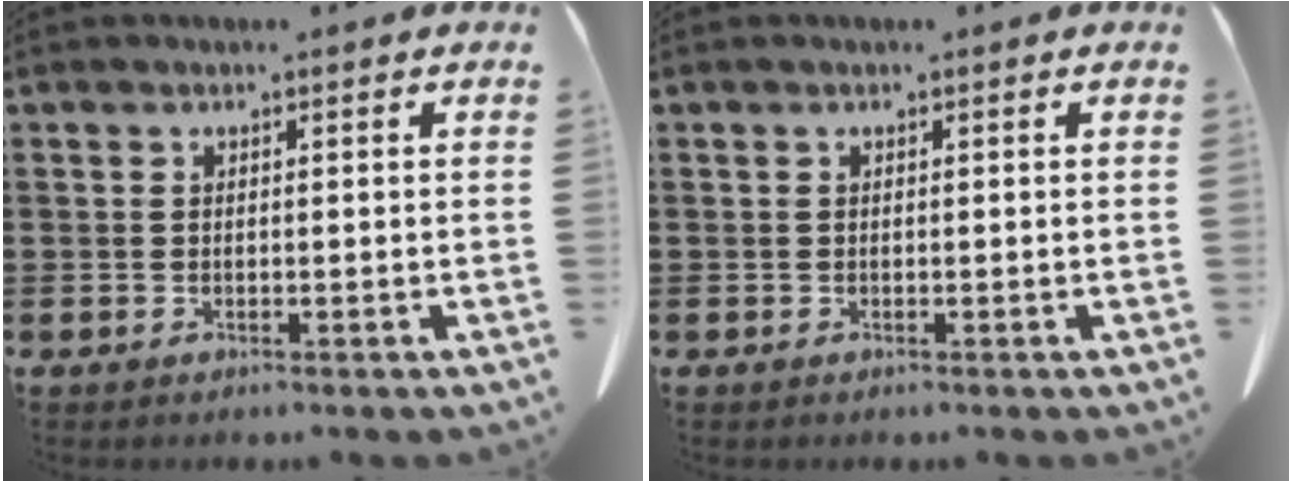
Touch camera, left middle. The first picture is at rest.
{"total": 0.0}